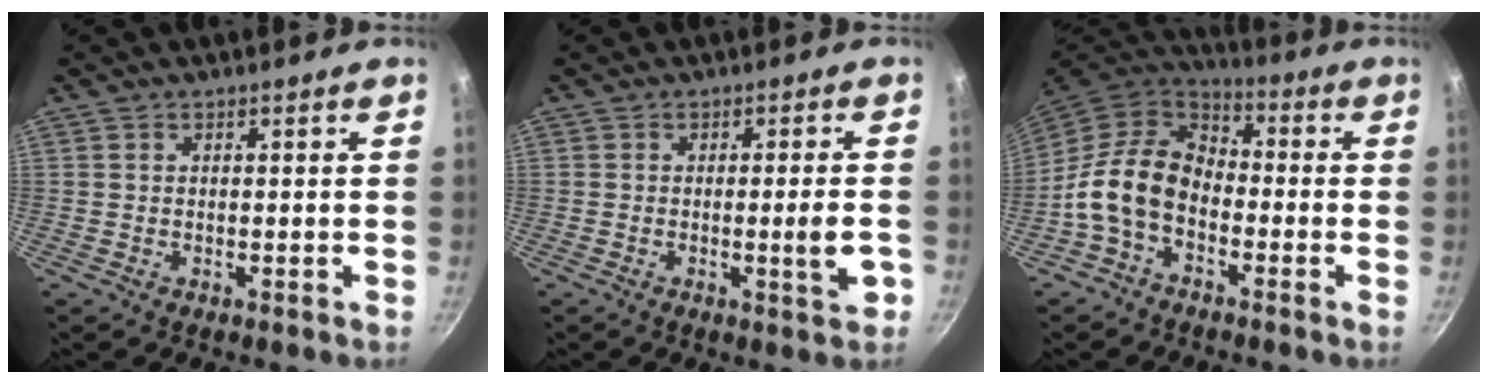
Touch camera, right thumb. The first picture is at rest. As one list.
[{"total": 4.9, "force": [-1.3, 0.6, 4.7], "torque": [-0.062, 0.005, -0.016]}, {"total": 13.1, "force": [-3.4, 9.0, 8.9], "torque": [-0.143, 0.042, -0.085]}]